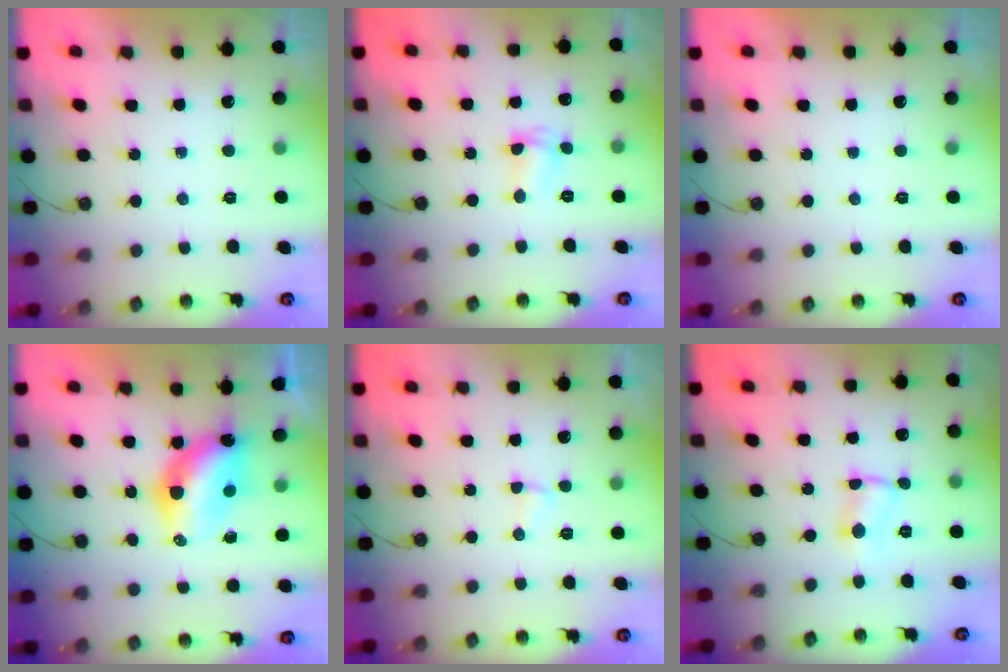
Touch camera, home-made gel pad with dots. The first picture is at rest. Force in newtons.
{"total": 2.6, "press": 2.6, "slide": 0.4}
{"total": 0.0}
{"total": 9.6, "press": 9.5, "slide": 0.9}
{"total": 2.5, "press": 2.5, "slide": 0.7}
{"total": 3.0, "press": 3.0, "slide": 0.3}